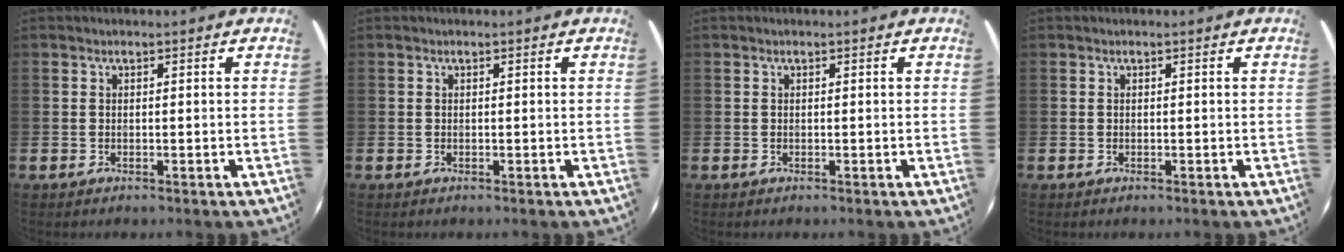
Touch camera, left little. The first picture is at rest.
{"total": 0.0}
{"total": 0.0}
{"total": 0.0}